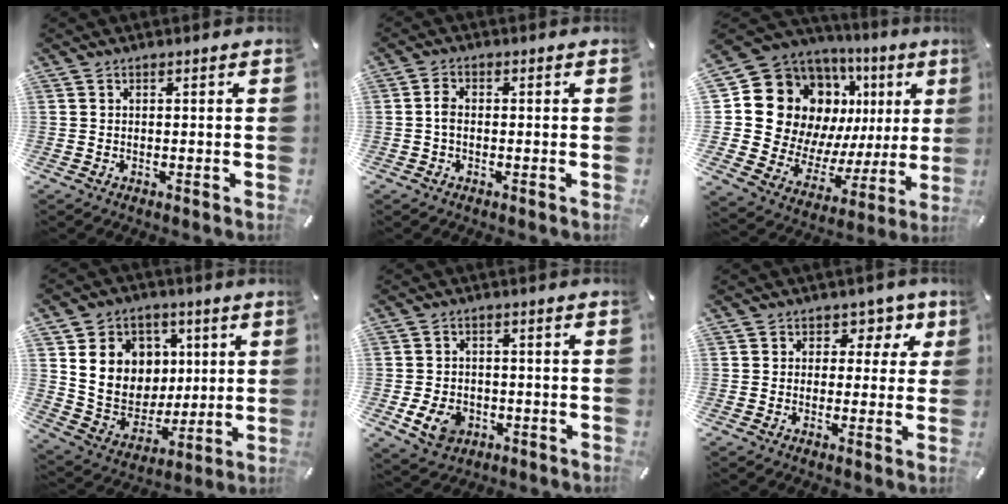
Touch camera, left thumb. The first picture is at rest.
{"total": 2.4, "force": [-0.3, 1.5, 1.9], "torque": [-0.035, 0.005, -0.006]}
{"total": 20.1, "force": [8.7, 14.8, 10.5], "torque": [-0.171, -0.067, 0.180]}
{"total": 13.2, "force": [3.7, 12.2, 3.6], "torque": [-0.057, -0.022, 0.082]}
{"total": 7.0, "force": [-2.0, 5.6, 3.6], "torque": [-0.077, 0.000, -0.040]}
{"total": 6.1, "force": [2.1, 5.1, 2.6], "torque": [-0.019, -0.011, 0.030]}